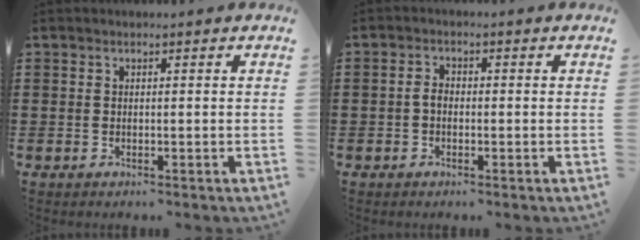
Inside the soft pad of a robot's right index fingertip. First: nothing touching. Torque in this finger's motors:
{"motor_torque": [0.56, -0.47, 0.20, 0.06]}